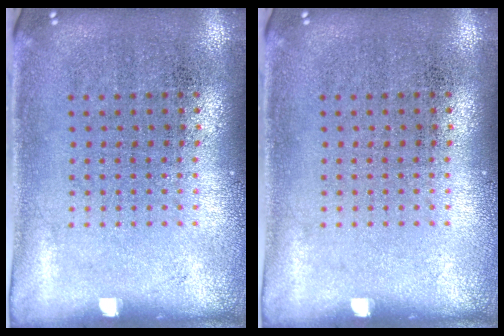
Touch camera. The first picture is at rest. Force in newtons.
{"total": 0.0}